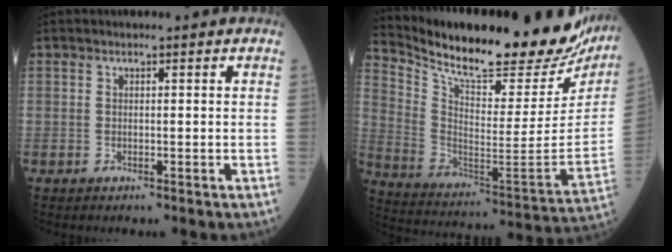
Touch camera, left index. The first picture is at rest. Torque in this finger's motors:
{"motor_torque": [-0.06, -1.20, 0.50, 0.14]}